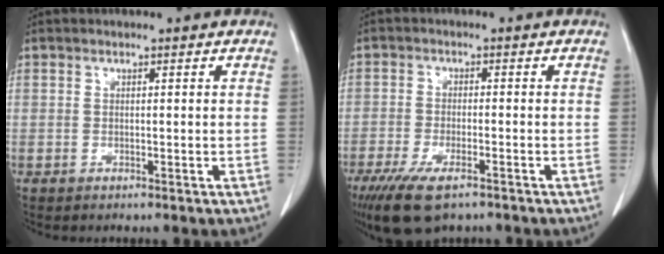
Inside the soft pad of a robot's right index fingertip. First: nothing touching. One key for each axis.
{"total": 8.9, "fx": -6.1, "fy": 2.7, "fz": 5.9, "tx": -0.107, "ty": -0.018, "tz": -0.102}